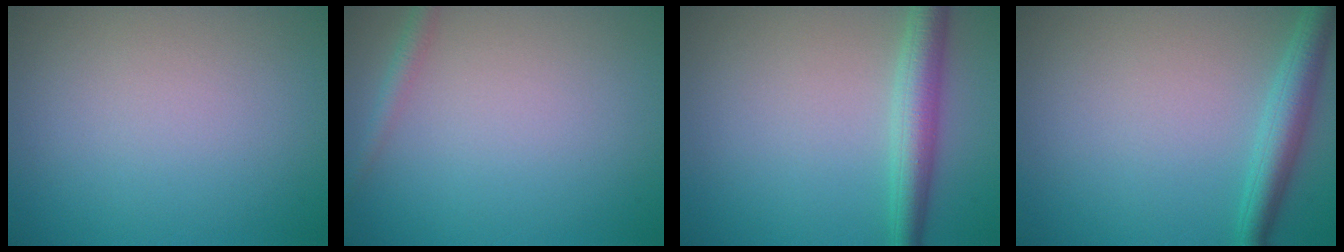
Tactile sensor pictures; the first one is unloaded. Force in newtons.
{"total": 1.4, "press": 1.4, "slide": 0.1}
{"total": 3.9, "press": 3.9, "slide": 0.0}
{"total": 3.6, "press": 3.6, "slide": 0.1}